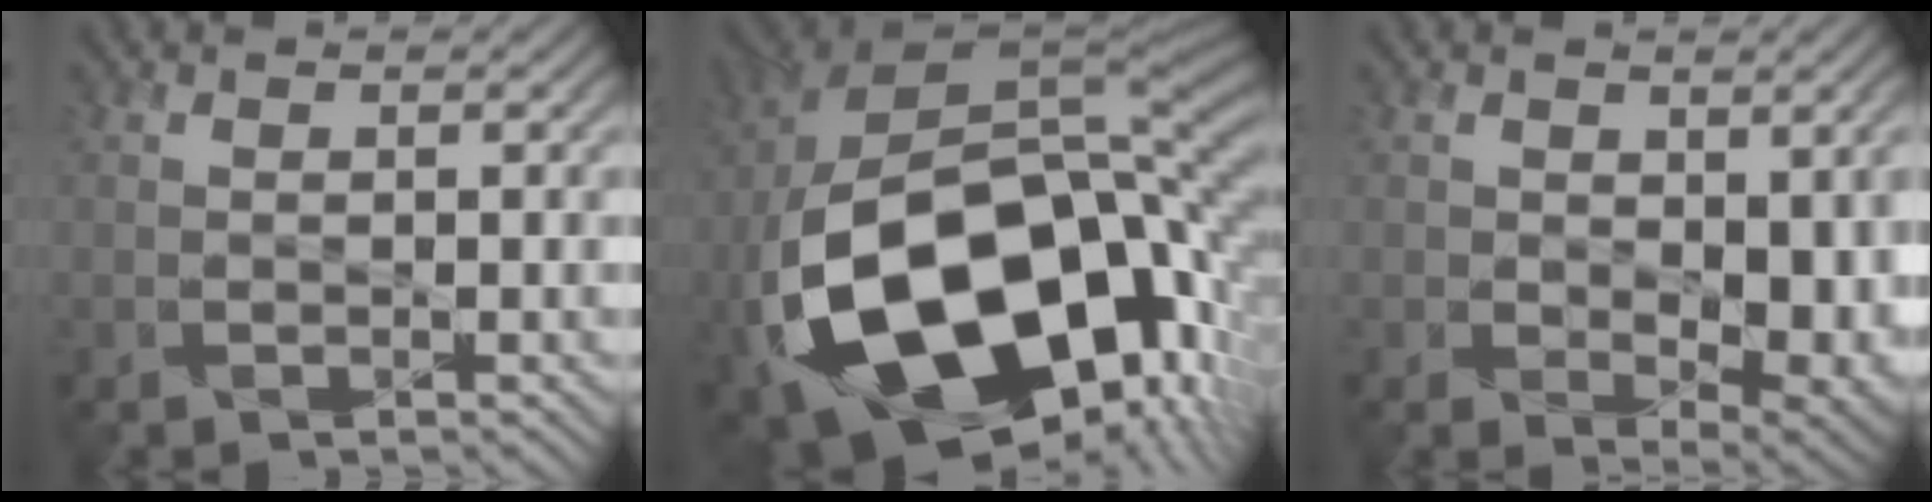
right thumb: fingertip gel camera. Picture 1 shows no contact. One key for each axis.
{"total": 22.6, "fx": -6.5, "fy": 14.1, "fz": 16.4, "tx": -0.363, "ty": -0.037, "tz": -0.089}
{"total": 9.2, "fx": -1.0, "fy": 5.9, "fz": 7.0, "tx": -0.115, "ty": -0.040, "tz": 0.008}